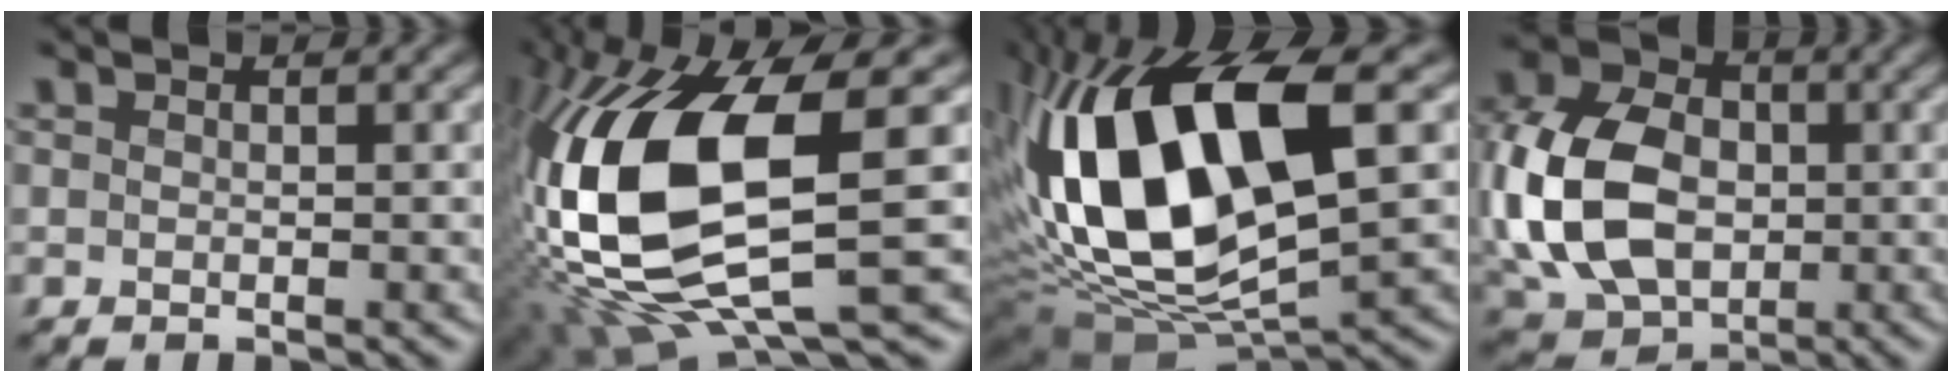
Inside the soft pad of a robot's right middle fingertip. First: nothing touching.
{"total": 15.5, "force": [1.0, 6.5, 14.1], "torque": [-0.310, 0.001, 0.025]}
{"total": 15.8, "force": [2.3, 7.7, 13.6], "torque": [-0.281, 0.009, 0.040]}
{"total": 12.2, "force": [-0.7, 9.1, 8.1], "torque": [-0.199, 0.008, -0.021]}